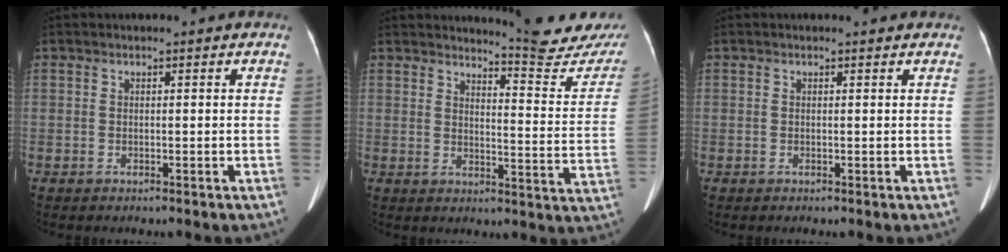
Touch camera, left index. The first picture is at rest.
{"total": 13.5, "force": [13.3, -0.7, 2.2], "torque": [-0.019, -0.103, 0.145]}
{"total": 0.8, "force": [0.8, 0.0, 0.1], "torque": [-0.008, -0.002, 0.009]}